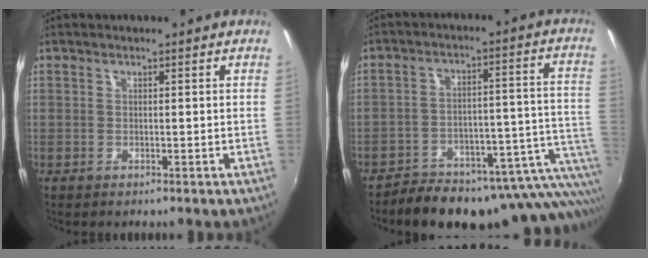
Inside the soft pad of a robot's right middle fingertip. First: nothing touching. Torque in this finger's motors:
{"motor_torque": [1.19, -0.95, 0.30, 0.11]}